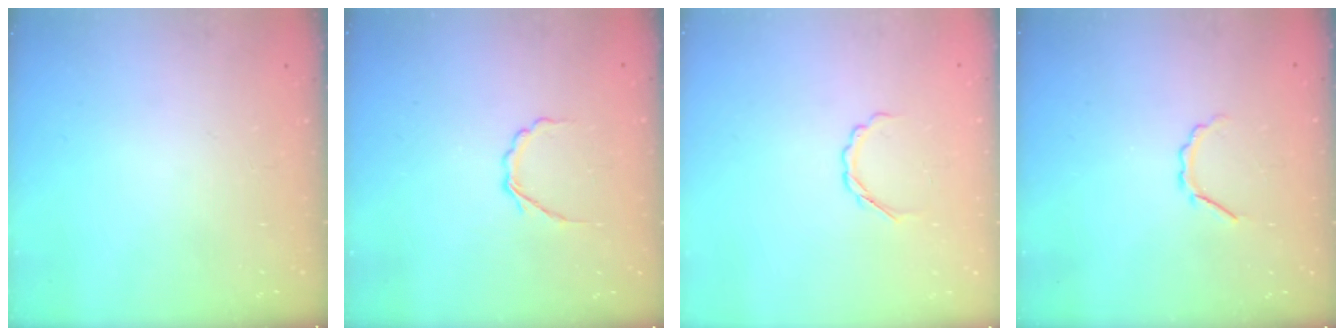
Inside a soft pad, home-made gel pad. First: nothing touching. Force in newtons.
{"total": 3.1, "press": 3.0, "slide": 1.0}
{"total": 3.2, "press": 3.1, "slide": 0.8}
{"total": 2.8, "press": 2.7, "slide": 0.8}